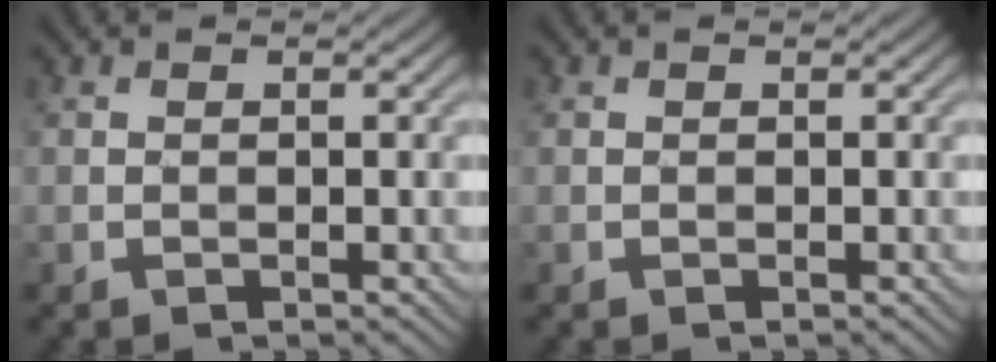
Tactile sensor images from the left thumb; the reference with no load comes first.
{"total": 0.0}